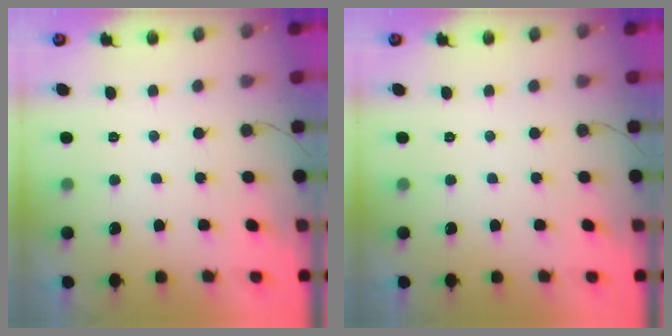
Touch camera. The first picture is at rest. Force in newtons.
{"total": 0.0}